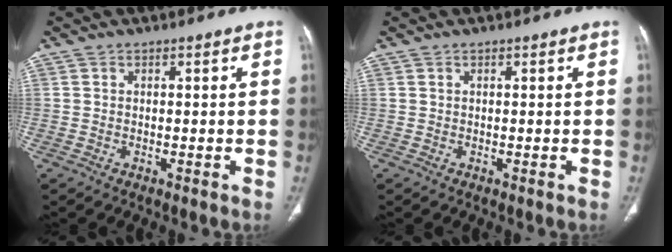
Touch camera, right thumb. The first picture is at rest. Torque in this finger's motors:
{"motor_torque": [0.00, 0.00, 0.00, 0.04, 0.01]}